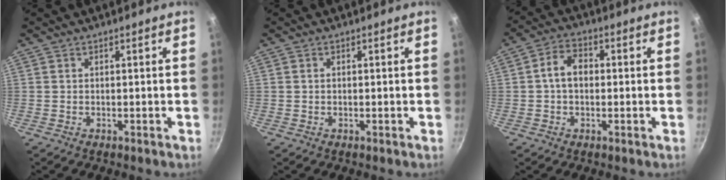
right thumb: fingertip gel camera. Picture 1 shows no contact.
{"total": 0.7, "force": [0.1, 0.5, 0.5], "torque": [-0.008, 0.004, 0.001]}
{"total": 6.0, "force": [0.1, 4.3, 4.1], "torque": [-0.055, 0.017, -0.008]}